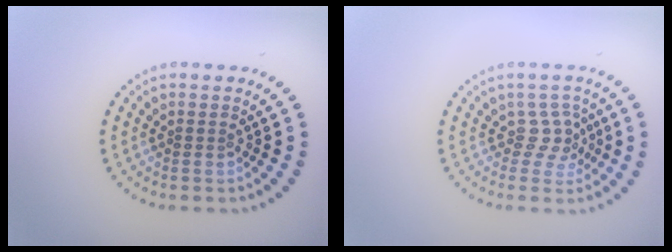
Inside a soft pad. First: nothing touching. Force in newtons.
{"total": 2.1, "press": 1.5, "slide": 1.4}